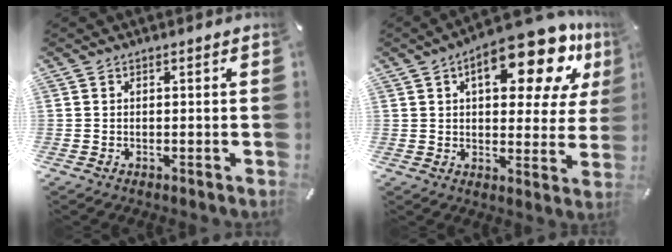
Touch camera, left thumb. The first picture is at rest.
{"total": 19.4, "force": [9.7, 8.1, 14.7], "torque": [-0.201, -0.047, 0.151]}